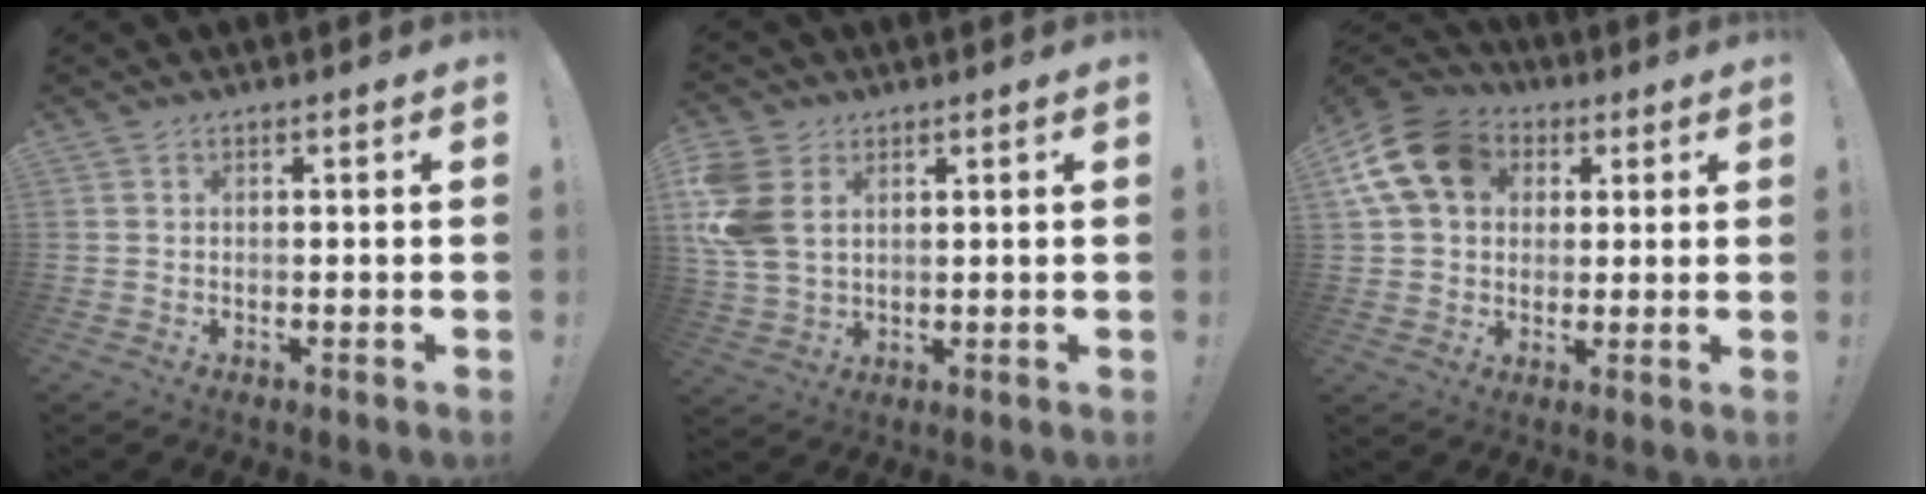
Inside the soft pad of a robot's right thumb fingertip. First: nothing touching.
{"total": 11.7, "force": [3.5, 8.2, 7.6], "torque": [-0.160, -0.010, 0.072]}
{"total": 15.2, "force": [5.0, 11.7, 8.4], "torque": [-0.147, -0.007, 0.100]}